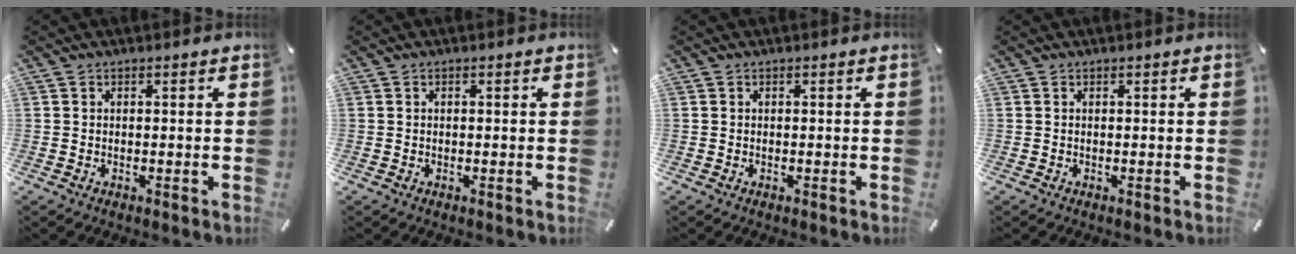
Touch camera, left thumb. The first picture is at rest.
{"total": 0.0}
{"total": 0.0}
{"total": 0.0}